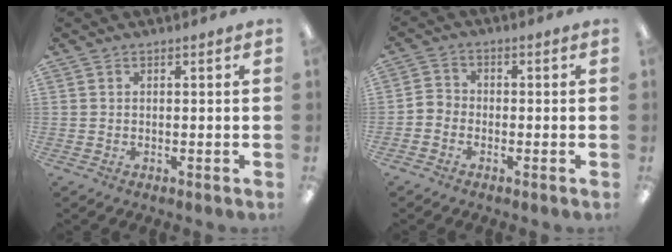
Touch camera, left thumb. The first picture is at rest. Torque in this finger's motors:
{"motor_torque": [-0.01, 0.01, 0.42, 0.18, 0.01]}